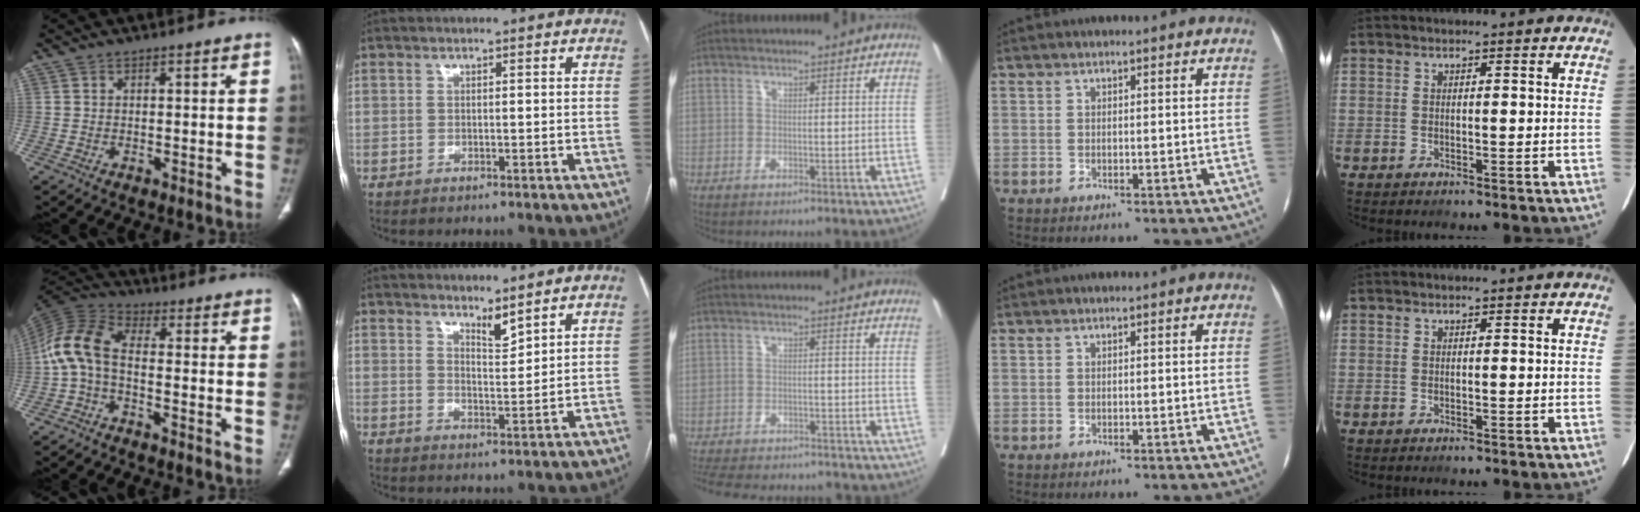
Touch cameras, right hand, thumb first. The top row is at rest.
{"thumb": {"total": 8.9, "force": [-1.9, 4.2, 7.6], "torque": [-0.162, 0.035, -0.056]}, "index": {"total": 3.0, "force": [2.7, 0.4, 1.2], "torque": [-0.023, -0.014, 0.053]}, "middle": {"total": 16.4, "force": [-14.7, 4.6, 5.6], "torque": [-0.141, -0.012, -0.199]}}